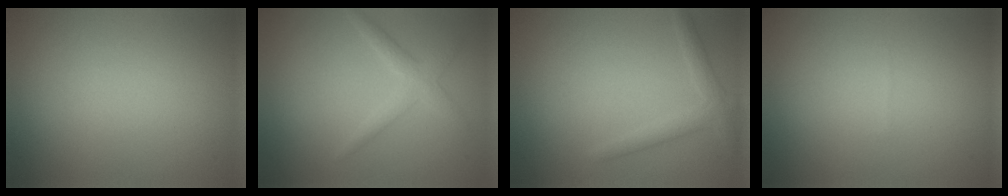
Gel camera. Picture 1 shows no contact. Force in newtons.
{"total": 2.1, "press": 2.1, "slide": 0.1}
{"total": 2.1, "press": 2.1, "slide": 0.1}
{"total": 0.0}